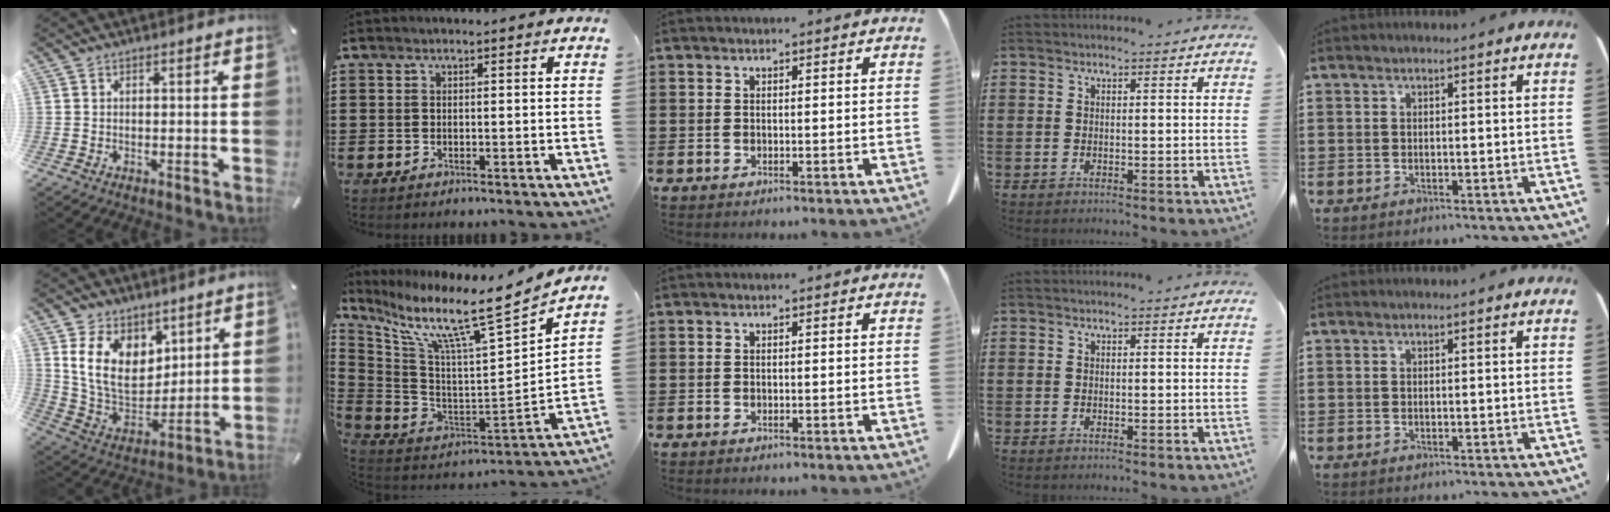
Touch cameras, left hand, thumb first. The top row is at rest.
{"thumb": {"total": 13.9, "force": [5.8, 10.5, 6.9], "torque": [-0.146, -0.034, 0.115]}, "index": {"total": 9.6, "force": [7.4, 0.4, 6.1], "torque": [-0.134, -0.070, 0.108]}}